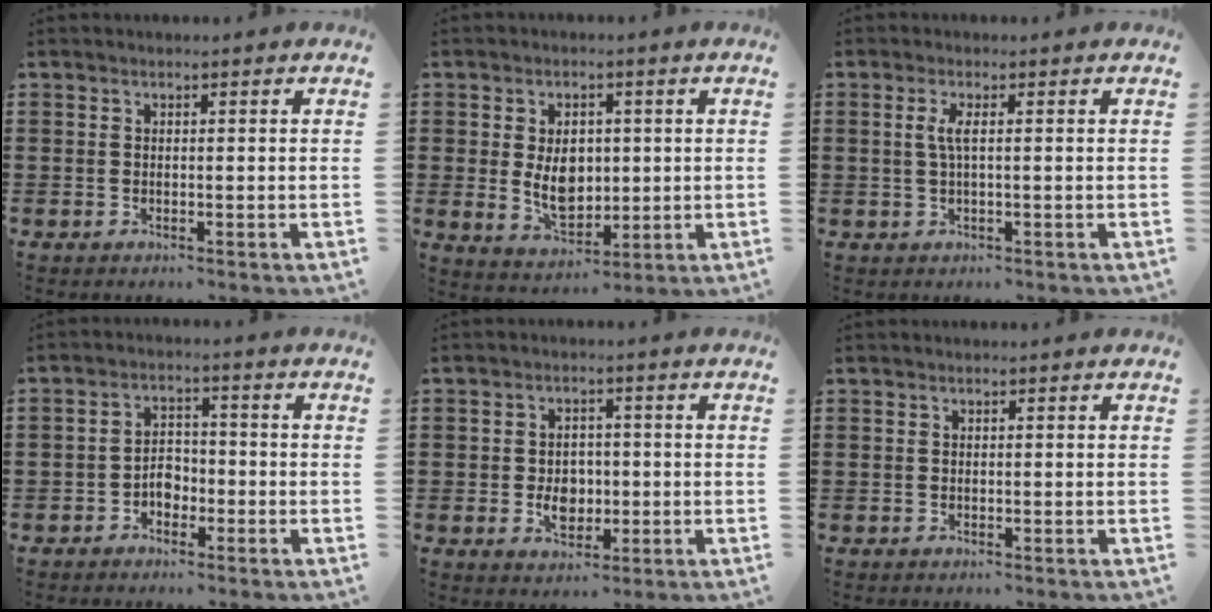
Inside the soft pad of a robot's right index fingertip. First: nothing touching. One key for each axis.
{"total": 6.8, "fx": 0.3, "fy": 4.6, "fz": 4.9, "tx": -0.077, "ty": 0.004, "tz": 0.002}
{"total": 2.4, "fx": 0.2, "fy": 0.2, "fz": 2.3, "tx": -0.054, "ty": -0.007, "tz": 0.000}
{"total": 3.1, "fx": -1.6, "fy": 2.1, "fz": 1.6, "tx": -0.035, "ty": 0.006, "tz": -0.033}
{"total": 4.7, "fx": -0.8, "fy": 3.5, "fz": 3.0, "tx": -0.056, "ty": 0.004, "tz": -0.017}
{"total": 0.0}